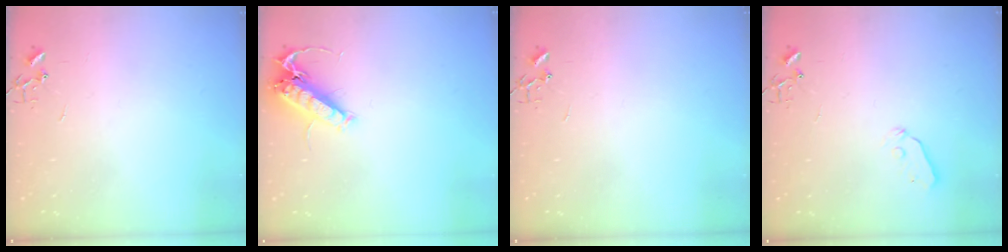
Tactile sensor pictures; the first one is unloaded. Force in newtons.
{"total": 14.1, "press": 14.0, "slide": 1.8}
{"total": 0.0}
{"total": 4.5, "press": 4.4, "slide": 0.7}